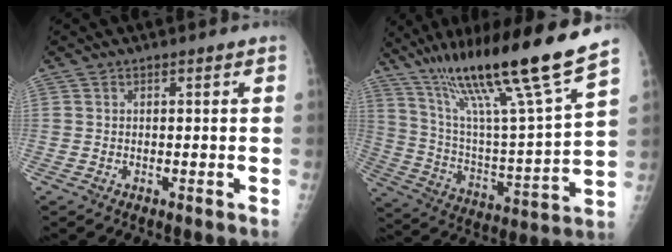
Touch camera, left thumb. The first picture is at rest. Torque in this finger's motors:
{"motor_torque": [1.14, -0.53, 1.42, -1.35, 0.34]}